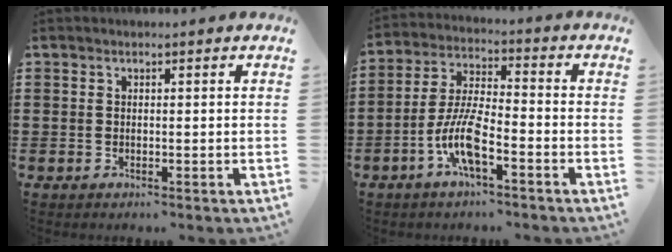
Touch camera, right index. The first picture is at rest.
{"total": 8.6, "force": [-4.2, 2.0, 7.2], "torque": [-0.171, -0.010, -0.086]}